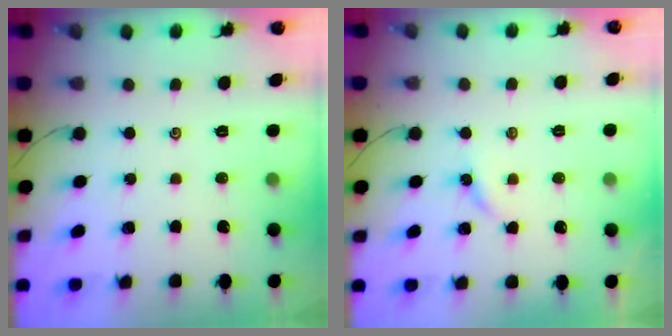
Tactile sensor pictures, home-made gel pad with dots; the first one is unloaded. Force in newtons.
{"total": 3.4, "press": 3.4, "slide": 0.4}